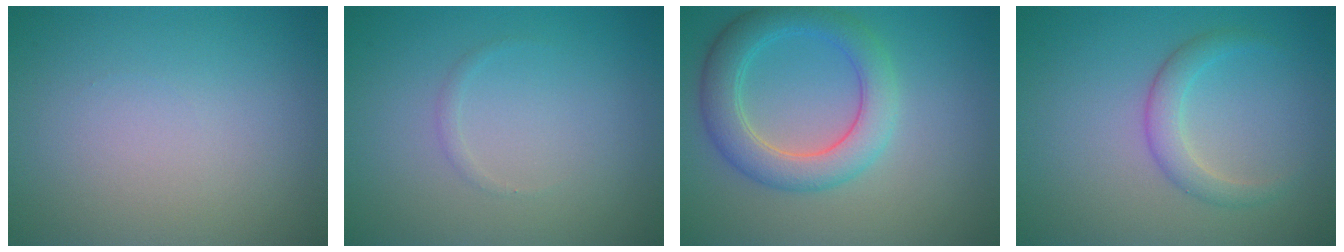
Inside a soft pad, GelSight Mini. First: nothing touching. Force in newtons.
{"total": 0.5, "press": 0.5, "slide": 0.0}
{"total": 5.0, "press": 5.0, "slide": 0.5}
{"total": 2.3, "press": 2.3, "slide": 0.1}